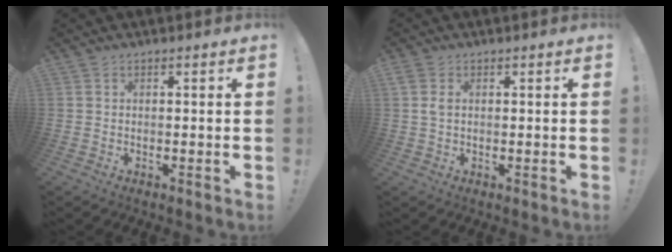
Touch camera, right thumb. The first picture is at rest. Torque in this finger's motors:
{"motor_torque": [0.62, 0.73, 0.10, -0.14, 0.00]}